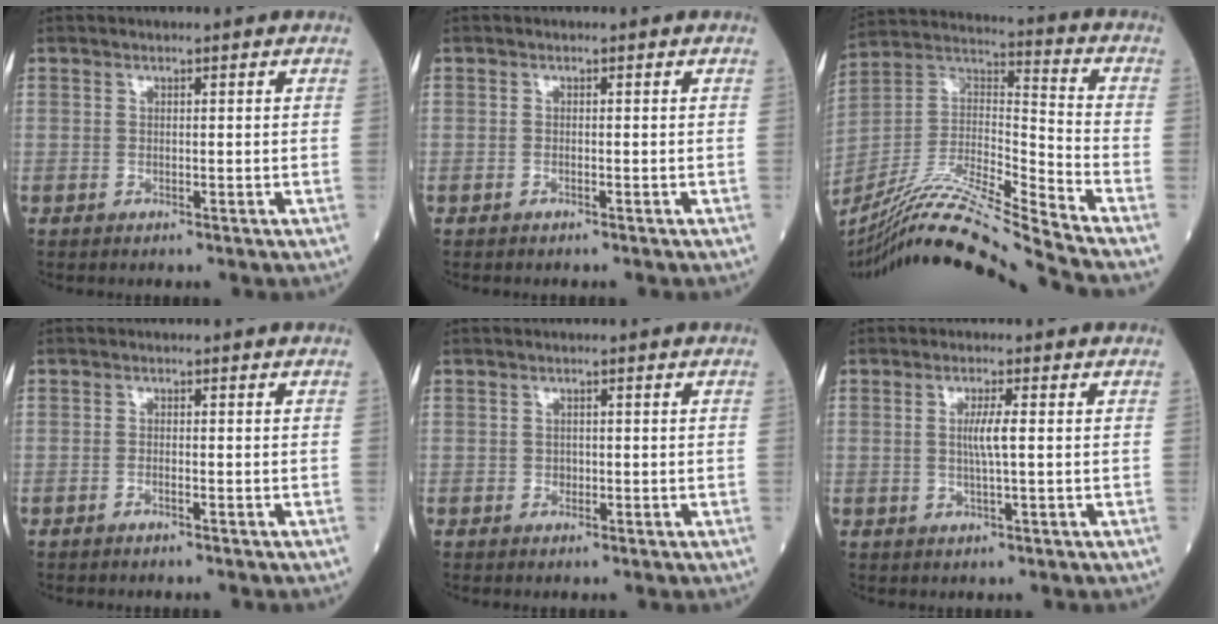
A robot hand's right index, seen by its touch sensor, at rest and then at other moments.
{"total": 0.0}
{"total": 20.2, "force": [-17.7, -2.4, 9.3], "torque": [-0.190, -0.004, -0.324]}
{"total": 0.6, "force": [-0.5, 0.0, 0.4], "torque": [-0.008, 0.002, -0.010]}
{"total": 0.7, "force": [-0.2, 0.7, 0.3], "torque": [-0.002, 0.003, -0.004]}
{"total": 3.1, "force": [0.3, -0.2, 3.1], "torque": [-0.060, -0.003, 0.004]}